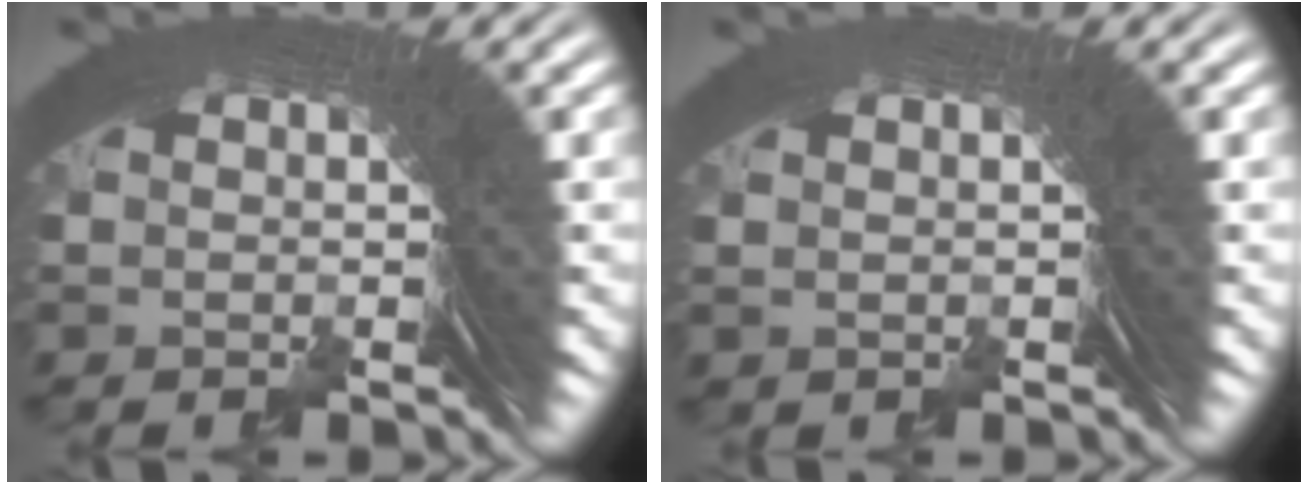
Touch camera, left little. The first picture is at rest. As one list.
[{"total": 0.0}]